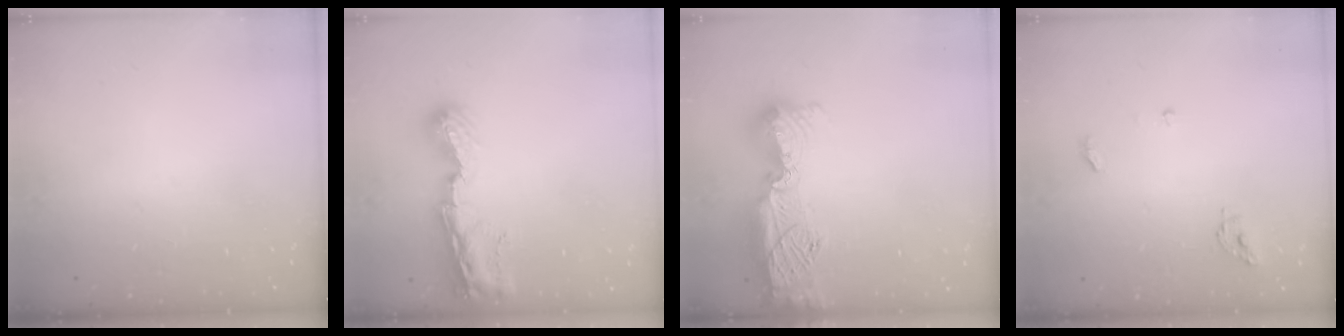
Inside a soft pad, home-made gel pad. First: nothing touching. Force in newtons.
{"total": 9.8, "press": 9.7, "slide": 1.0}
{"total": 17.2, "press": 16.2, "slide": 5.8}
{"total": 4.4, "press": 4.3, "slide": 0.5}